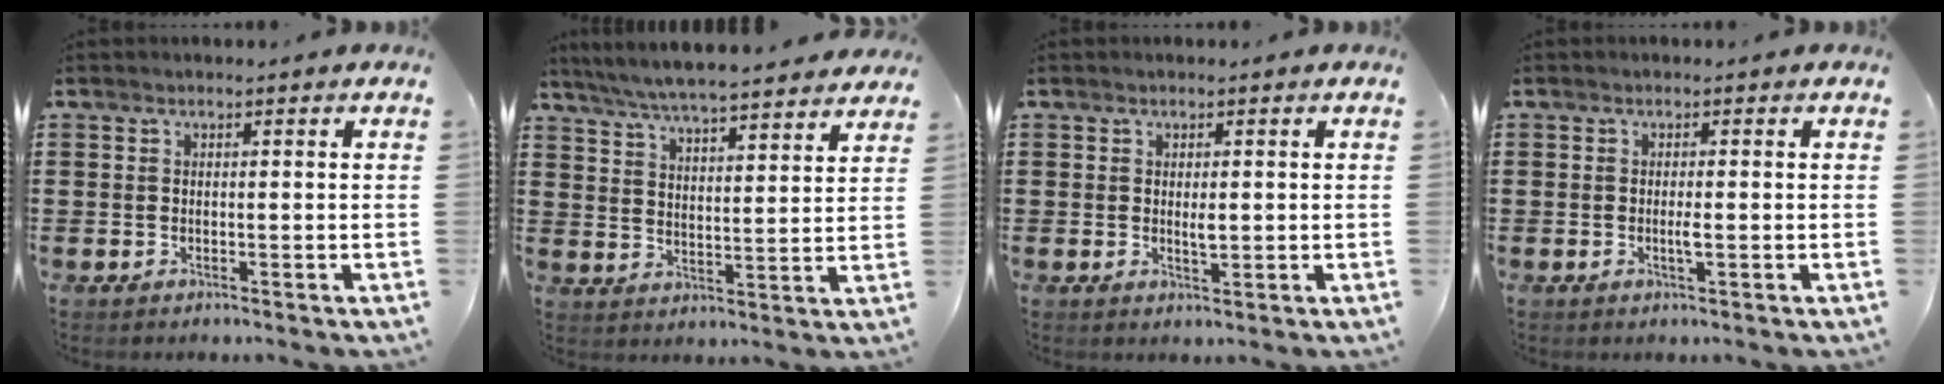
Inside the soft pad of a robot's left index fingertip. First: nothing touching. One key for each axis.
{"total": 6.1, "fx": 5.8, "fy": 0.0, "fz": 1.8, "tx": -0.059, "ty": -0.032, "tz": 0.101}
{"total": 1.7, "fx": 0.3, "fy": 0.6, "fz": 1.6, "tx": -0.030, "ty": 0.002, "tz": 0.004}
{"total": 1.3, "fx": -0.2, "fy": 0.1, "fz": 1.3, "tx": -0.025, "ty": -0.002, "tz": -0.004}